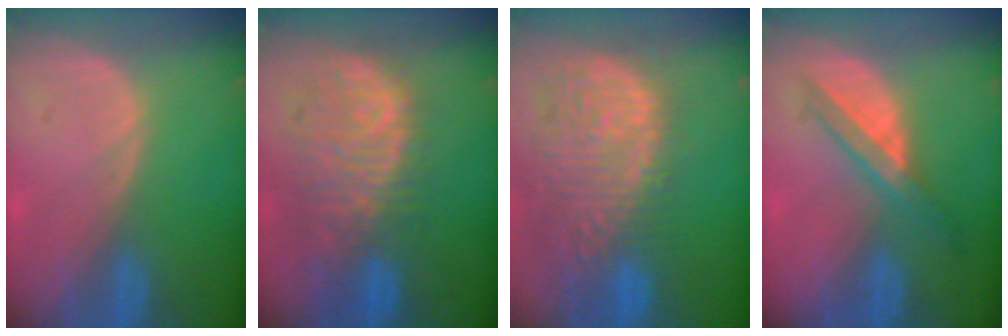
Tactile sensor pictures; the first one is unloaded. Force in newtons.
{"total": 11.1, "press": 9.6, "slide": 5.6}
{"total": 14.9, "press": 12.3, "slide": 8.3}
{"total": 5.8, "press": 5.3, "slide": 2.4}